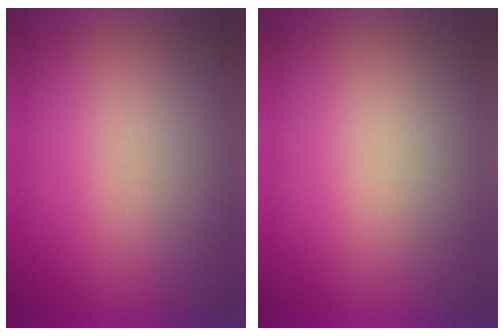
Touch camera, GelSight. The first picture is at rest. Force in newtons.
{"total": 0.0}